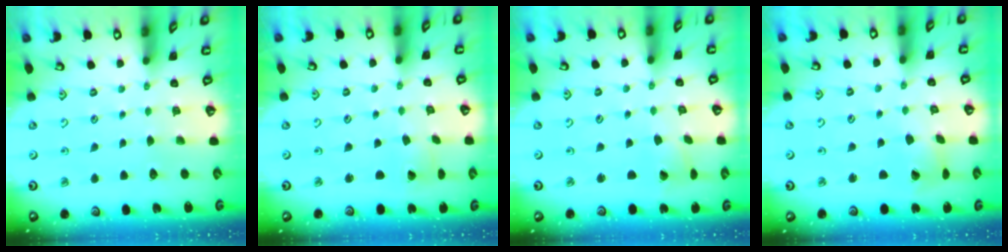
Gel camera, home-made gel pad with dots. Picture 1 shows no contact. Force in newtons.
{"total": 1.0, "press": 1.0, "slide": 0.0}
{"total": 1.1, "press": 1.1, "slide": 0.0}
{"total": 2.8, "press": 2.7, "slide": 0.4}